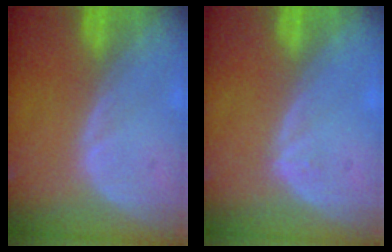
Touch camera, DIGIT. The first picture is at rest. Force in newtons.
{"total": 0.6, "press": 0.4, "slide": 0.5}